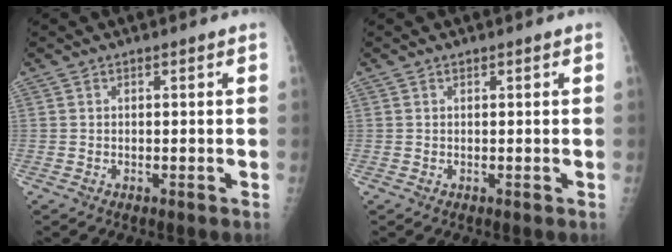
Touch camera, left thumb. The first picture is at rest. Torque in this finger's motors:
{"motor_torque": [-0.46, -0.10, -0.11, 0.21, -0.01]}